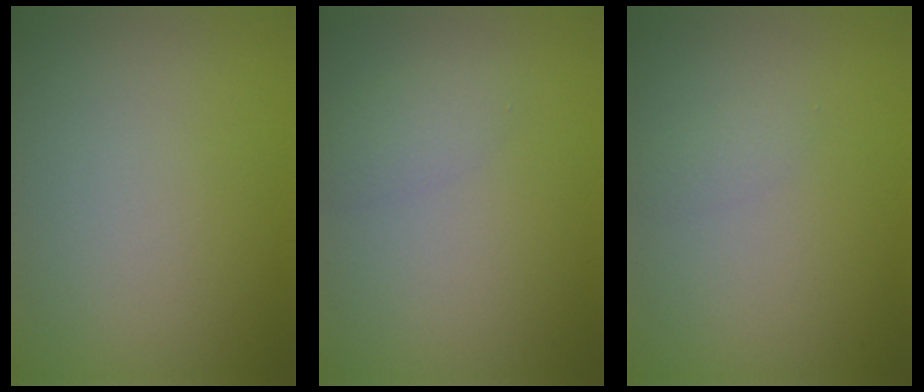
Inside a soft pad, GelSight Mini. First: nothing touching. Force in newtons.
{"total": 1.7, "press": 1.7, "slide": 0.0}
{"total": 0.8, "press": 0.8, "slide": 0.0}